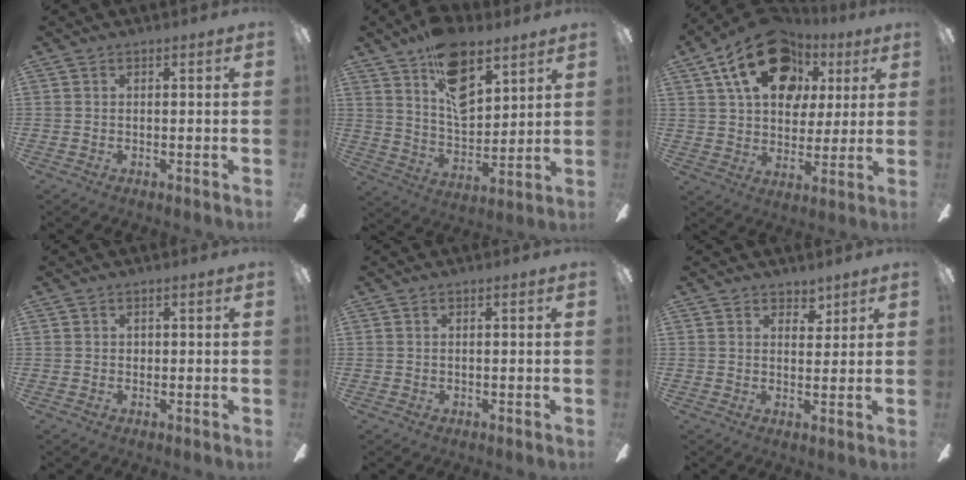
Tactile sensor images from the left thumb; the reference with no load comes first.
{"total": 15.5, "force": [9.4, 8.0, 9.4], "torque": [-0.147, -0.040, 0.168]}
{"total": 20.5, "force": [9.9, 13.1, 12.4], "torque": [-0.194, -0.032, 0.176]}
{"total": 1.0, "force": [-0.2, 0.9, 0.3], "torque": [-0.007, 0.005, -0.005]}
{"total": 0.7, "force": [-0.3, 0.6, 0.4], "torque": [-0.007, 0.004, -0.006]}
{"total": 3.3, "force": [2.7, 1.8, 0.6], "torque": [0.006, -0.014, 0.045]}